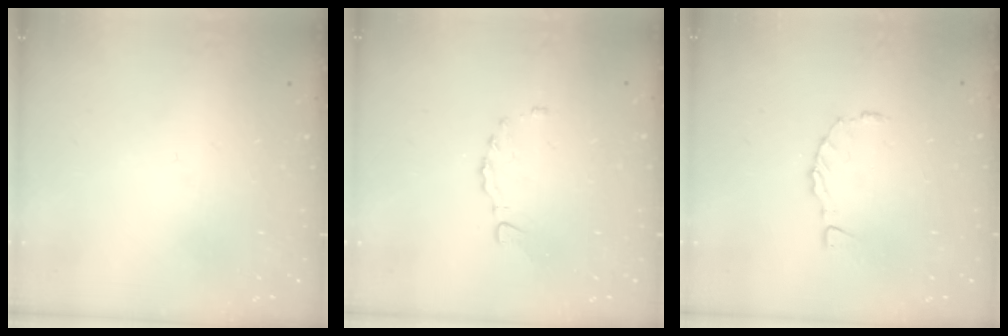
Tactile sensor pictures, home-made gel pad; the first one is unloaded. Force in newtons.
{"total": 1.5, "press": 1.4, "slide": 0.4}
{"total": 0.0}